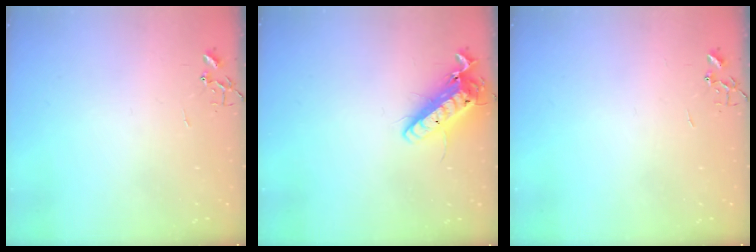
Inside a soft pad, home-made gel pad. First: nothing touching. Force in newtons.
{"total": 15.6, "press": 15.4, "slide": 2.8}
{"total": 0.0}